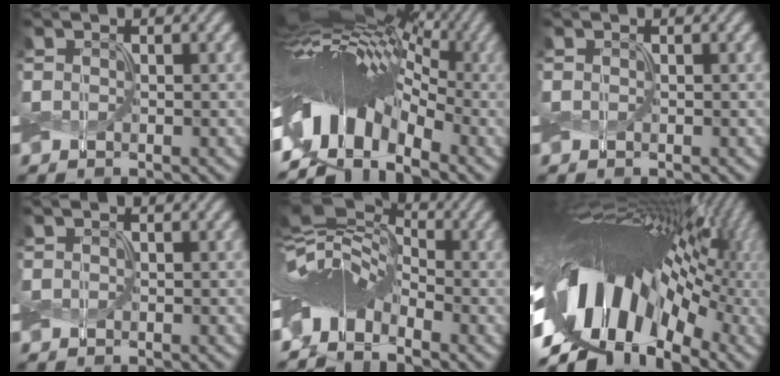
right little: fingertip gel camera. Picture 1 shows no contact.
{"total": 14.1, "force": [-4.9, 7.1, 11.2], "torque": [-0.201, 0.022, -0.087]}
{"total": 0.0}
{"total": 0.0}
{"total": 9.2, "force": [-3.5, 4.7, 7.1], "torque": [-0.125, 0.017, -0.091]}
{"total": 18.4, "force": [-4.2, 9.6, 15.1], "torque": [-0.248, 0.006, -0.084]}